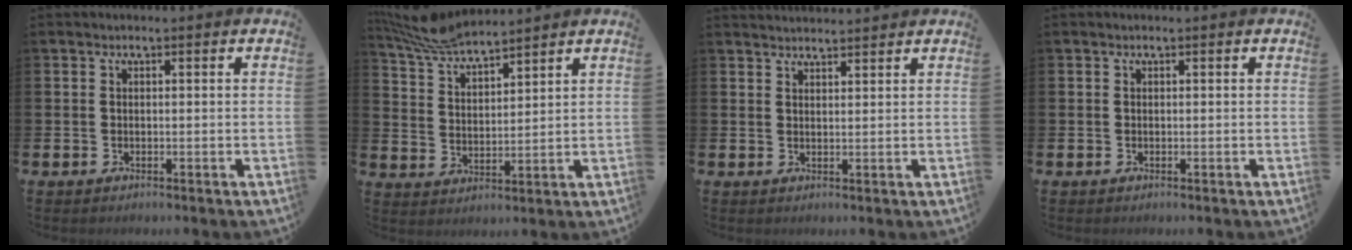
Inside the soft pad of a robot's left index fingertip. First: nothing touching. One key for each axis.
{"total": 6.8, "fx": 6.5, "fy": 0.7, "fz": 1.9, "tx": -0.057, "ty": -0.033, "tz": 0.118}
{"total": 2.3, "fx": 2.3, "fy": 0.2, "fz": 0.0, "tx": 0.005, "ty": -0.016, "tz": 0.040}
{"total": 0.0}